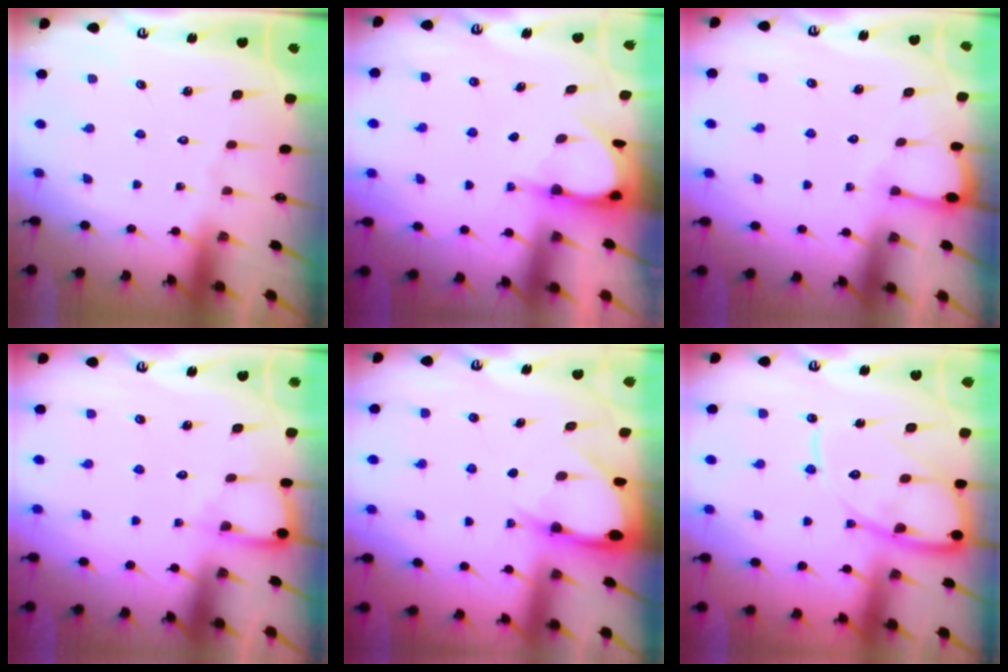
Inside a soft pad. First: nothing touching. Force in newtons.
{"total": 3.9, "press": 3.9, "slide": 0.3}
{"total": 3.7, "press": 3.7, "slide": 0.2}
{"total": 5.0, "press": 5.0, "slide": 0.7}
{"total": 5.0, "press": 5.0, "slide": 0.8}
{"total": 13.2, "press": 13.1, "slide": 1.2}